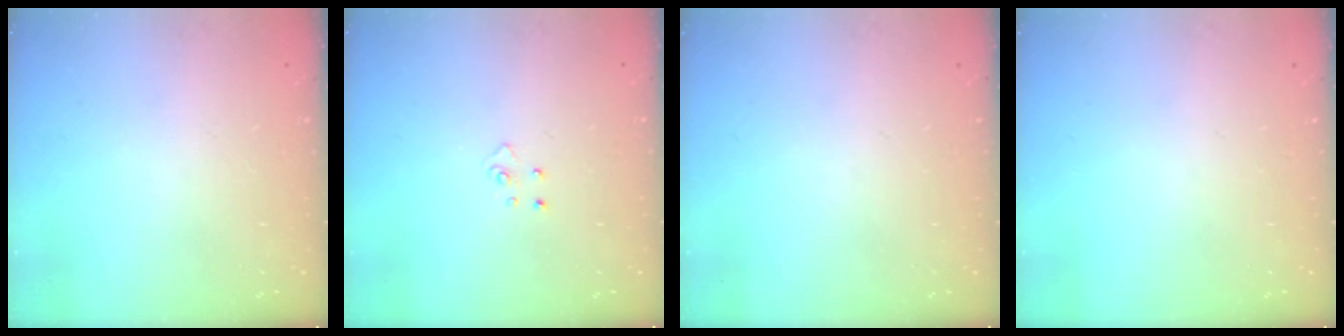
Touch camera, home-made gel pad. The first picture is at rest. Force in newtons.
{"total": 3.7, "press": 3.7, "slide": 0.3}
{"total": 0.0}
{"total": 0.0}